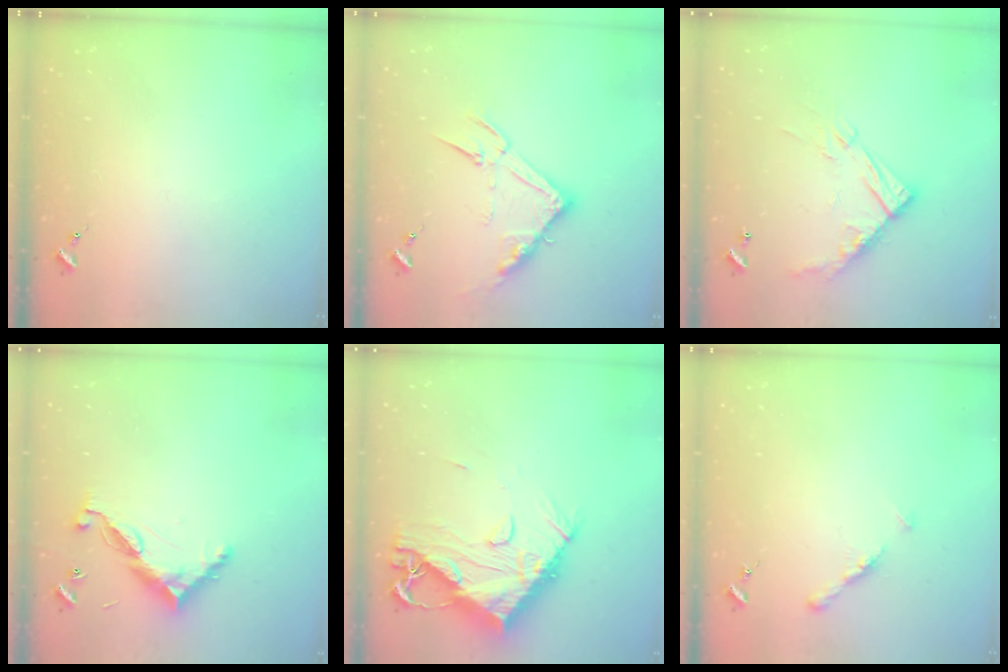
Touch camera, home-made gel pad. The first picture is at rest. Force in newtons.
{"total": 13.8, "press": 13.8, "slide": 0.8}
{"total": 14.3, "press": 14.3, "slide": 1.0}
{"total": 9.9, "press": 9.9, "slide": 0.4}
{"total": 18.4, "press": 18.3, "slide": 1.6}
{"total": 5.3, "press": 5.2, "slide": 0.6}